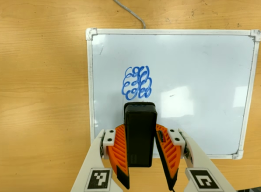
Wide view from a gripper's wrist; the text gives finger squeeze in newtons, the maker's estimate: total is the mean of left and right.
{"total": 6.0, "left": 4.8, "right": 7.3}